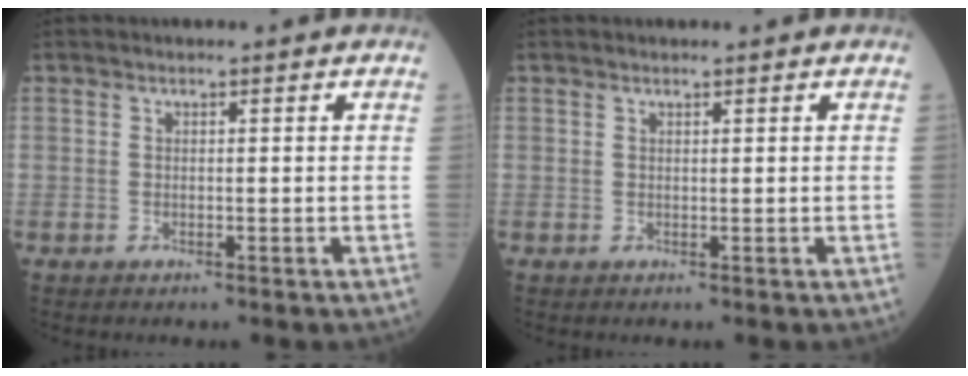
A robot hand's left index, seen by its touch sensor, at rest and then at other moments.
{"total": 0.6, "force": [0.5, 0.1, 0.2], "torque": [-0.009, 0.003, 0.011]}